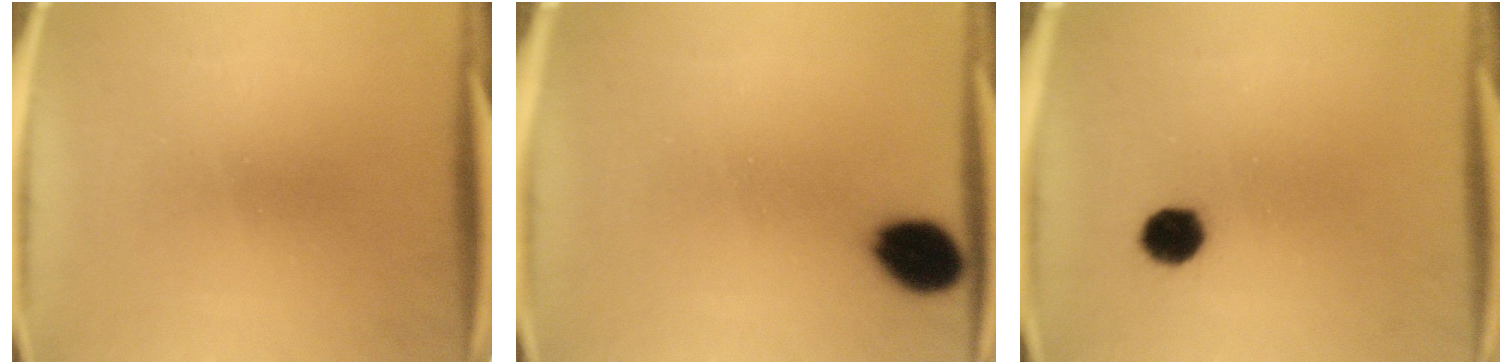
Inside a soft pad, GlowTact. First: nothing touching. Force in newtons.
{"total": 8.3}
{"total": 5.3}